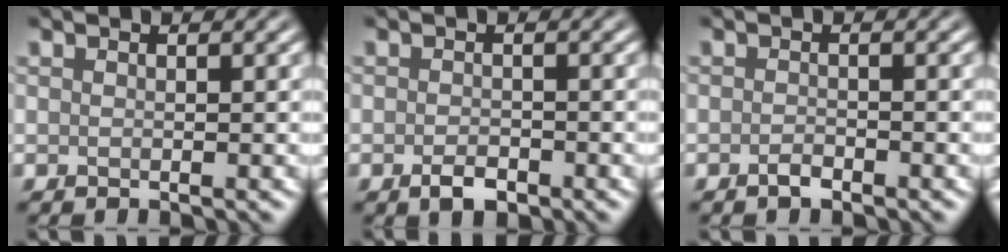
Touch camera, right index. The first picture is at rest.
{"total": 1.8, "force": [-1.0, 0.9, 1.2], "torque": [-0.021, -0.001, -0.019]}
{"total": 1.0, "force": [-0.8, 0.4, 0.6], "torque": [-0.012, 0.001, -0.014]}